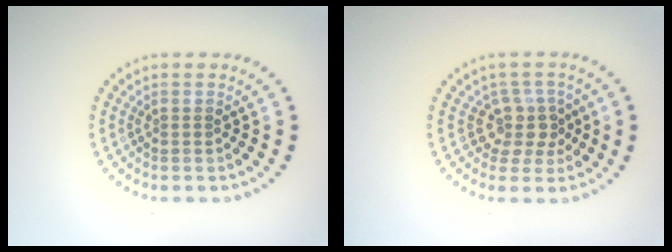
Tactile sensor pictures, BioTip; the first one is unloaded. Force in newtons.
{"total": 2.8, "press": 2.2, "slide": 1.8}